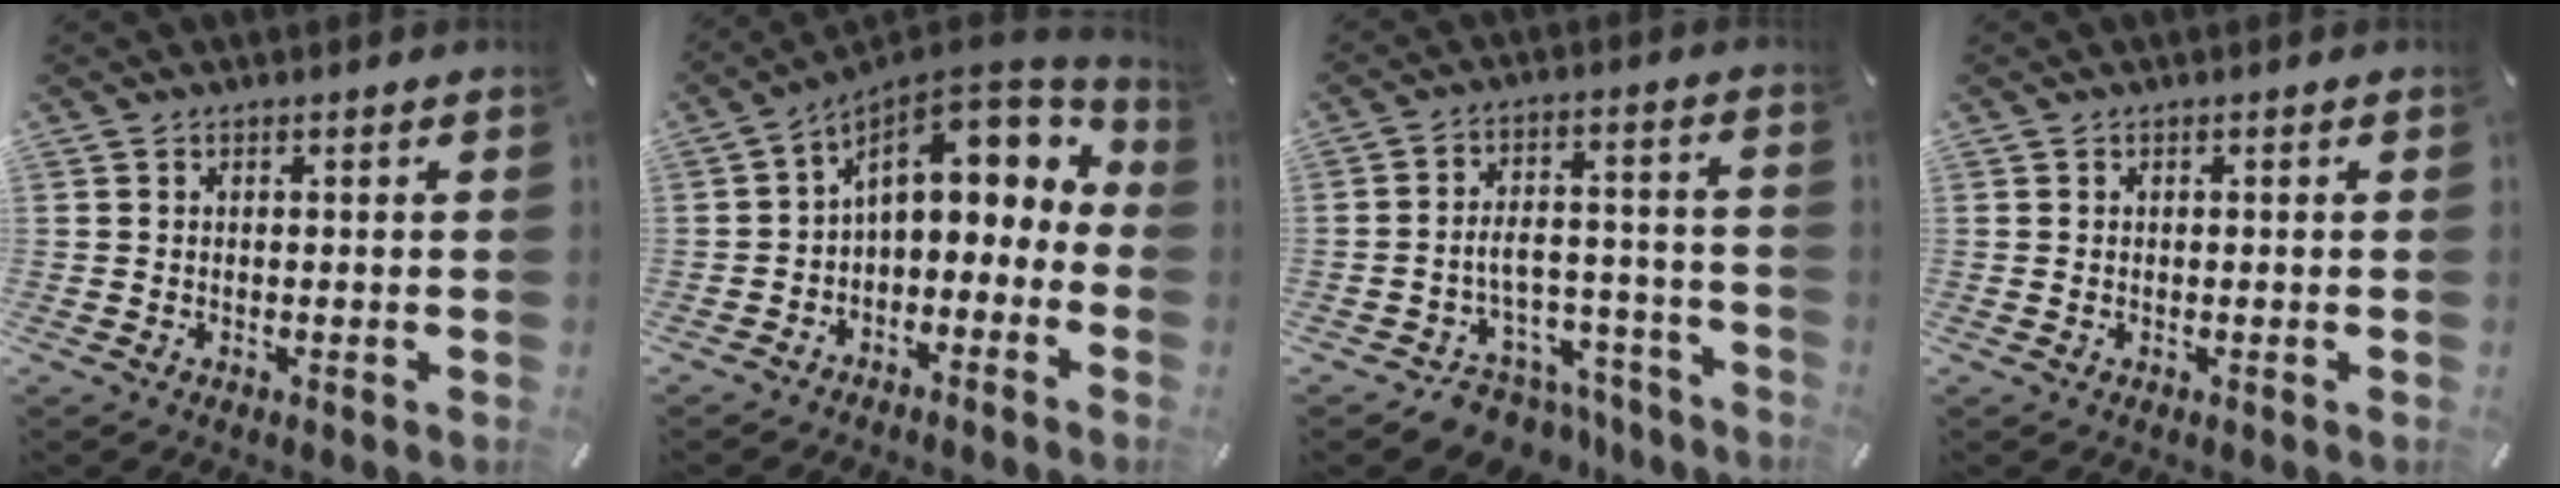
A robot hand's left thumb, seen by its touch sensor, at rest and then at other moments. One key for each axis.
{"total": 11.8, "fx": 4.6, "fy": 7.5, "fz": 7.8, "tx": -0.109, "ty": -0.037, "tz": 0.081}
{"total": 8.0, "fx": -4.6, "fy": 5.9, "fz": 3.0, "tx": -0.046, "ty": 0.028, "tz": -0.073}
{"total": 0.6, "fx": -0.1, "fy": 0.2, "fz": 0.5, "tx": -0.010, "ty": 0.000, "tz": -0.003}